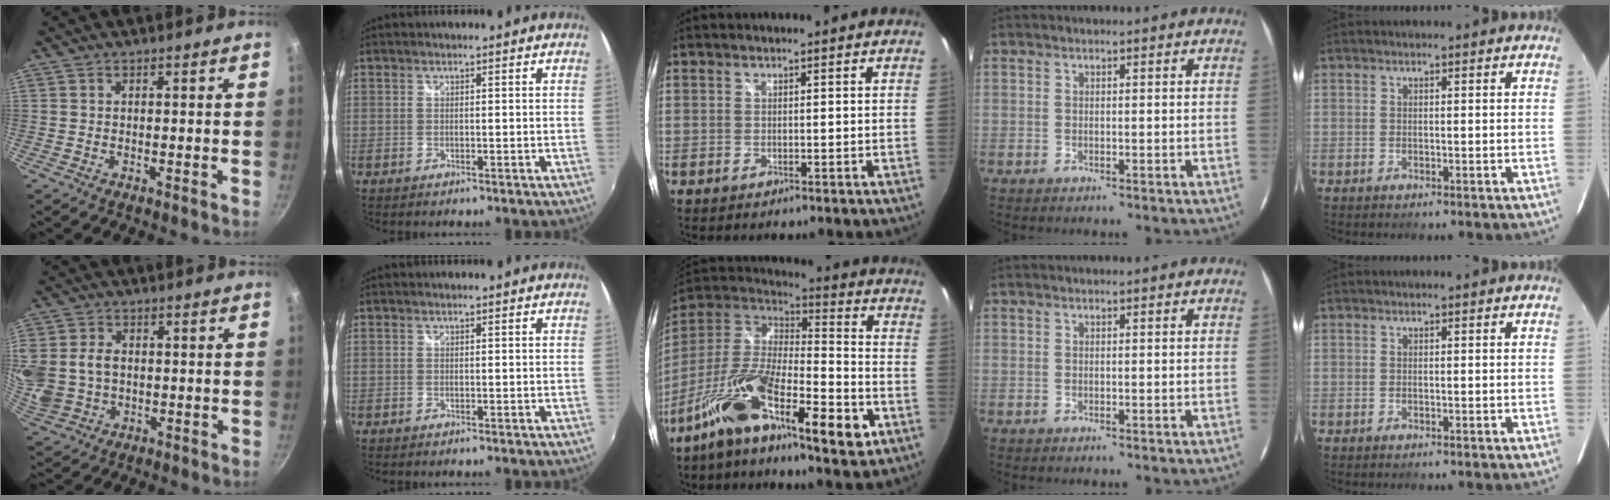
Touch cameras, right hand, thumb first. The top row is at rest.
{"thumb": {"total": 13.6, "force": [0.6, 10.9, 8.1], "torque": [-0.186, 0.011, 0.020]}, "middle": {"total": 19.8, "force": [-10.3, 5.8, 15.9], "torque": [-0.285, -0.019, -0.188]}}